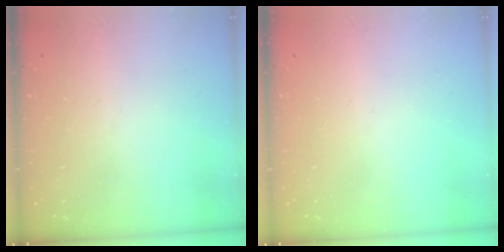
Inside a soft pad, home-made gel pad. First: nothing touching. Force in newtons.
{"total": 0.0}